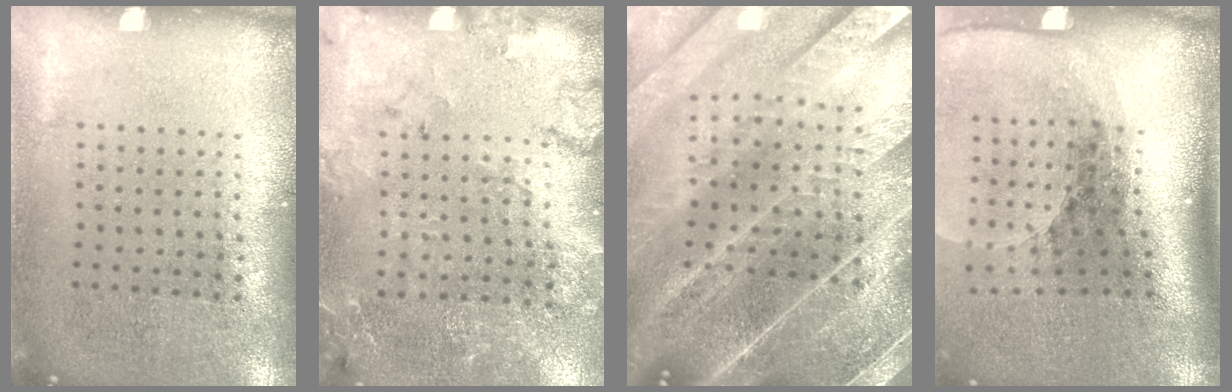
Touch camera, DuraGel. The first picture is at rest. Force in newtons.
{"total": 1.8, "press": 1.7, "slide": 0.4}
{"total": 4.8, "press": 4.2, "slide": 2.2}
{"total": 2.6, "press": 1.8, "slide": 1.8}